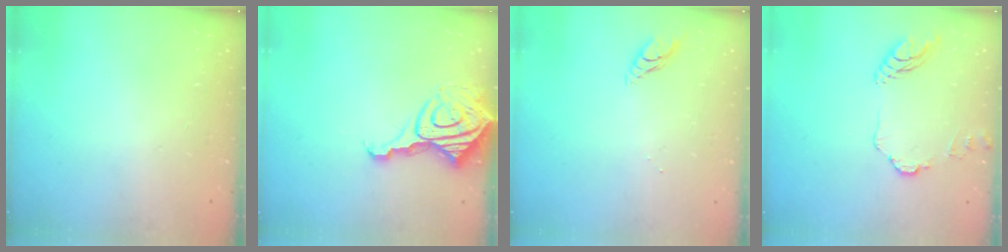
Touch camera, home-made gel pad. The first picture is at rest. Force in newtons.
{"total": 12.0, "press": 12.0, "slide": 1.1}
{"total": 5.0, "press": 5.0, "slide": 0.4}
{"total": 10.4, "press": 10.3, "slide": 0.9}